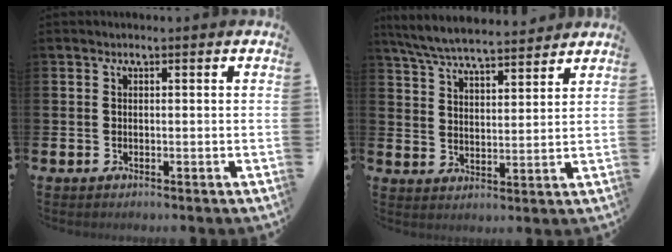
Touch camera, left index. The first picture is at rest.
{"total": 6.6, "force": [6.3, 0.6, 1.7], "torque": [-0.057, -0.035, 0.113]}